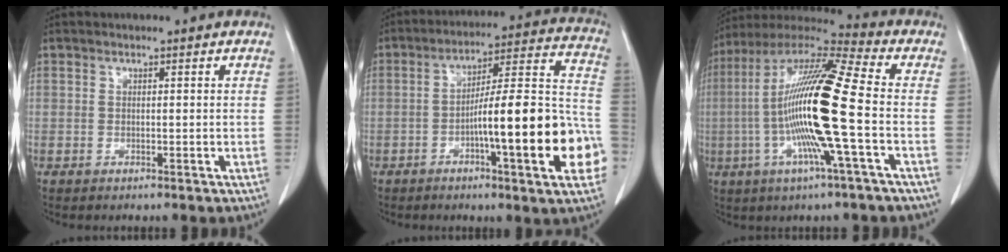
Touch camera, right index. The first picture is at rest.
{"total": 20.7, "force": [-5.8, 2.2, 19.7], "torque": [-0.222, 0.026, -0.078]}
{"total": 18.7, "force": [-2.7, 0.1, 18.5], "torque": [-0.364, -0.002, -0.065]}